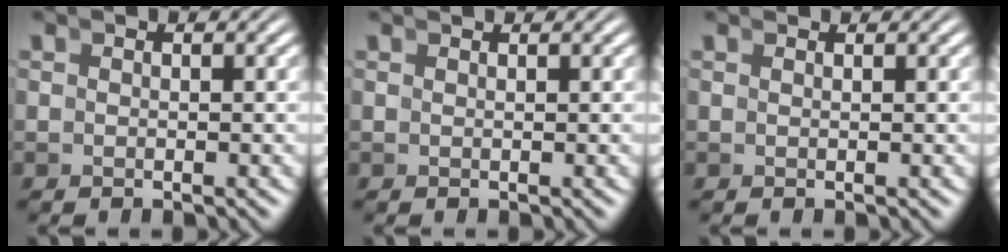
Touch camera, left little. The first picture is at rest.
{"total": 0.8, "force": [0.7, -0.4, -0.1], "torque": [0.013, 0.005, 0.011]}
{"total": 0.8, "force": [0.7, -0.4, -0.1], "torque": [0.012, 0.004, 0.013]}